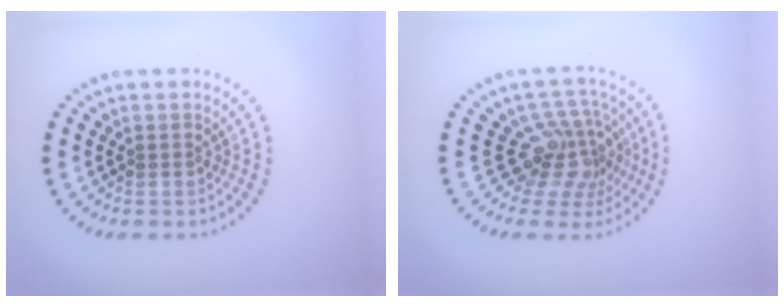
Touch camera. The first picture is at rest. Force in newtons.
{"total": 4.0, "press": 3.1, "slide": 2.6}